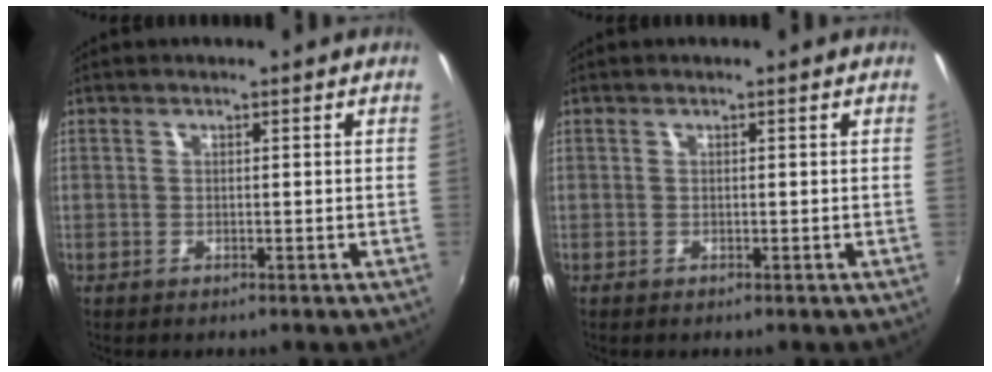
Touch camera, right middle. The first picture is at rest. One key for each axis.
{"total": 0.0}